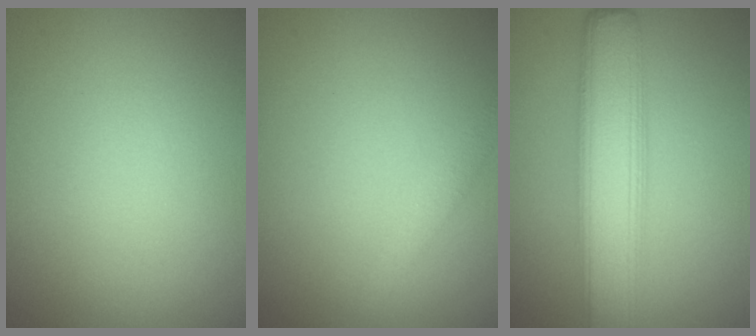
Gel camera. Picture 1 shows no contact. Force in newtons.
{"total": 1.5, "press": 1.4, "slide": 0.0}
{"total": 6.9, "press": 6.9, "slide": 0.1}